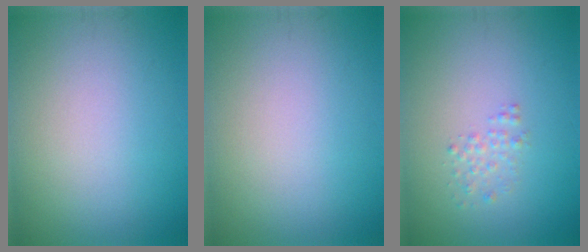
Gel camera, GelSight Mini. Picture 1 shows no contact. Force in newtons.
{"total": 0.0}
{"total": 1.2, "press": 1.2, "slide": 0.0}